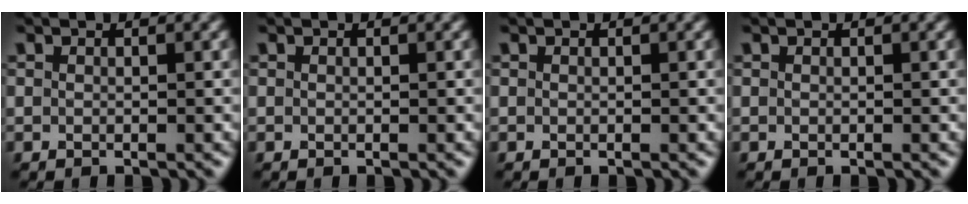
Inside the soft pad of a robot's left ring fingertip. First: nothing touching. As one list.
[{"total": 0.0}, {"total": 0.0}, {"total": 0.0}]